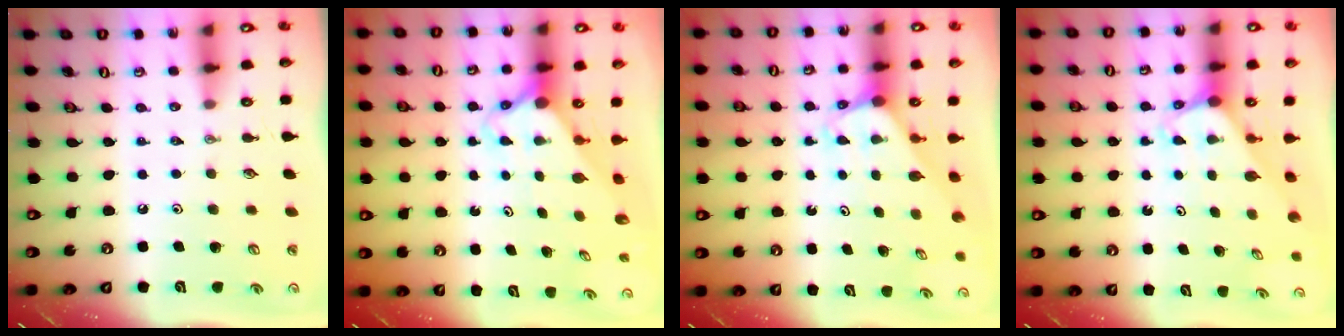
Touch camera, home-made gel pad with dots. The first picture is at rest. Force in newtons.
{"total": 3.1, "press": 3.0, "slide": 0.3}
{"total": 2.1, "press": 2.1, "slide": 0.1}
{"total": 2.0, "press": 2.0, "slide": 0.1}